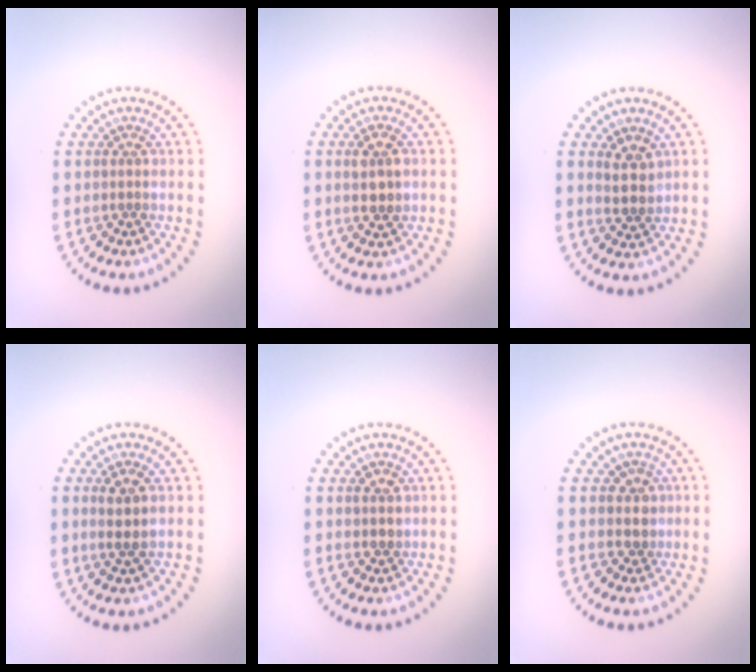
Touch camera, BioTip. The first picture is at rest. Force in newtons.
{"total": 2.5, "press": 2.5, "slide": 0.4}
{"total": 2.3, "press": 2.1, "slide": 1.1}
{"total": 2.3, "press": 2.1, "slide": 0.8}
{"total": 1.5, "press": 1.4, "slide": 0.6}
{"total": 1.8, "press": 1.6, "slide": 0.9}